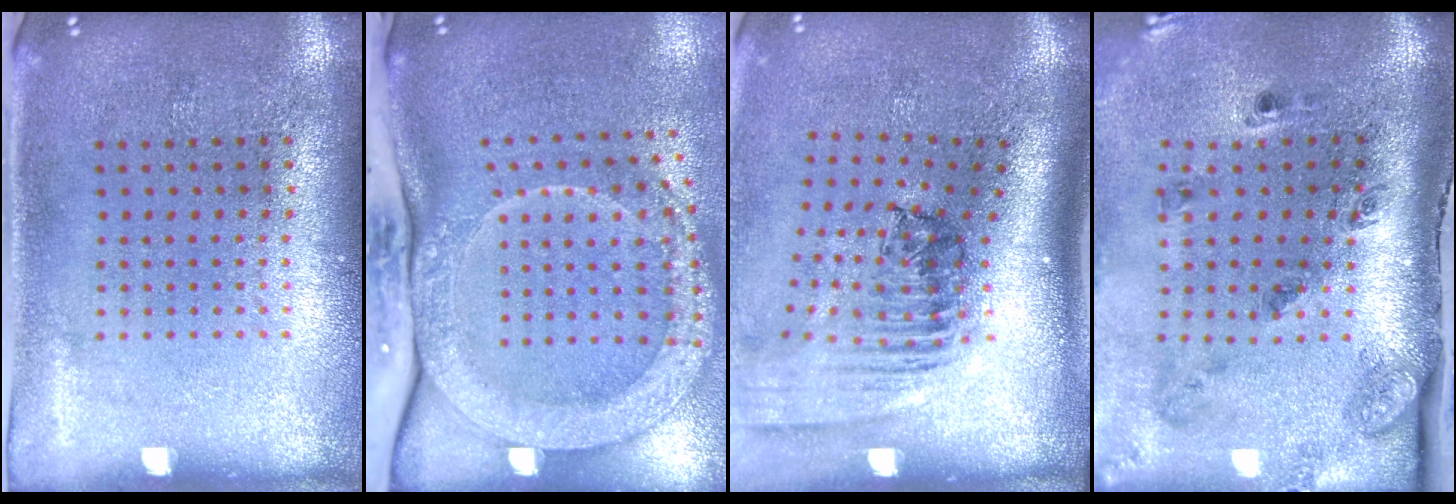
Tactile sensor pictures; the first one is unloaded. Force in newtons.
{"total": 3.1, "press": 2.2, "slide": 2.2}
{"total": 2.6, "press": 1.8, "slide": 1.8}
{"total": 2.8, "press": 1.7, "slide": 2.2}